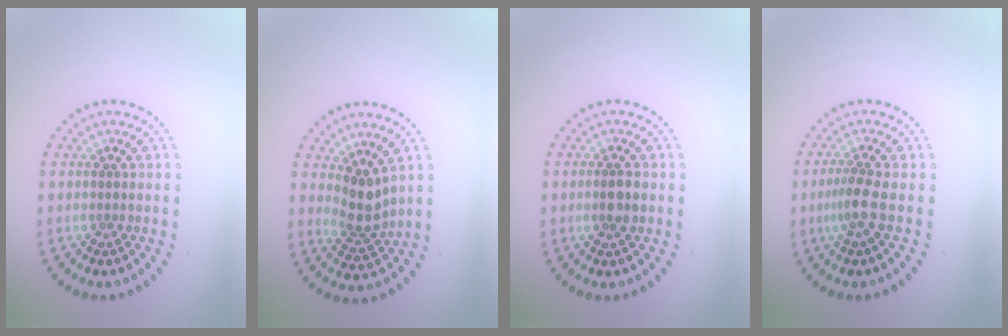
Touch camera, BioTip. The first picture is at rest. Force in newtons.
{"total": 2.9, "press": 2.2, "slide": 1.9}
{"total": 1.8, "press": 1.7, "slide": 0.7}
{"total": 2.1, "press": 1.6, "slide": 1.3}